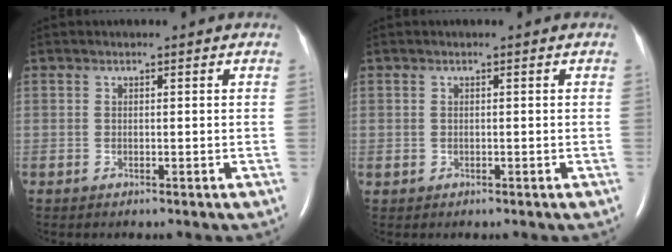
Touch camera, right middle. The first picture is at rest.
{"total": 0.5, "force": [-0.1, 0.5, 0.1], "torque": [-0.001, 0.003, 0.001]}